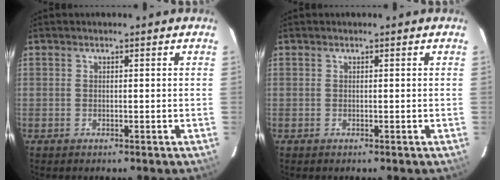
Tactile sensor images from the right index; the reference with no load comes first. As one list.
[{"total": 0.0}]